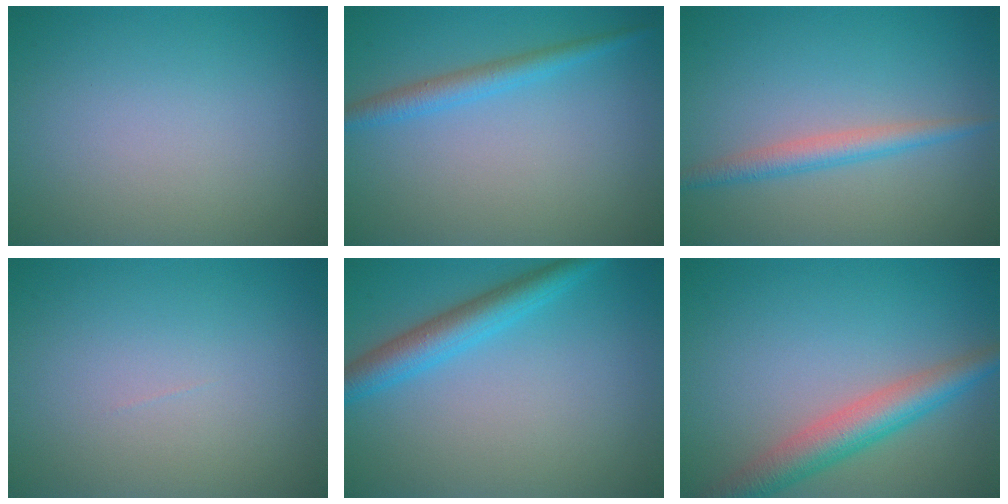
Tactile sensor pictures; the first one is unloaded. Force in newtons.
{"total": 2.3, "press": 2.3, "slide": 0.1}
{"total": 2.3, "press": 2.3, "slide": 0.1}
{"total": 0.0}
{"total": 3.9, "press": 3.9, "slide": 0.1}
{"total": 5.0, "press": 5.0, "slide": 0.2}